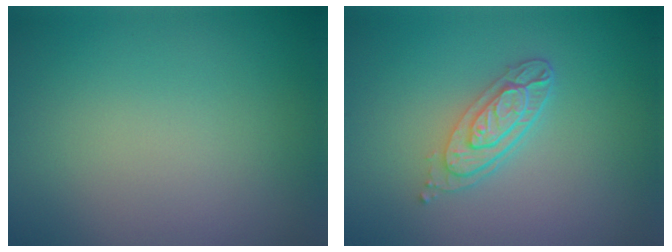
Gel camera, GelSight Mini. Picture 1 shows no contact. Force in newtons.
{"total": 3.6, "press": 2.8, "slide": 2.3}